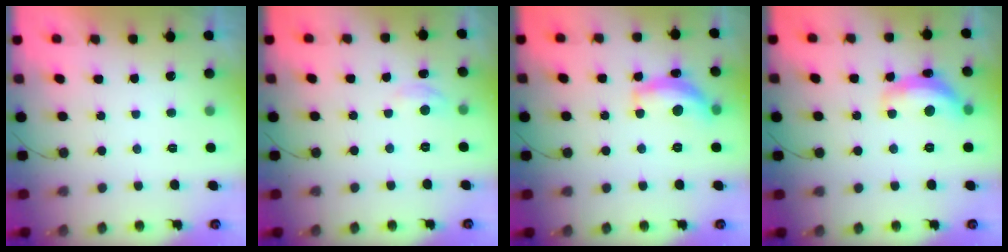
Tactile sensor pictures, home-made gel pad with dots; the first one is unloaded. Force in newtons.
{"total": 4.5, "press": 4.5, "slide": 0.6}
{"total": 12.7, "press": 12.7, "slide": 0.7}
{"total": 14.2, "press": 14.2, "slide": 0.9}